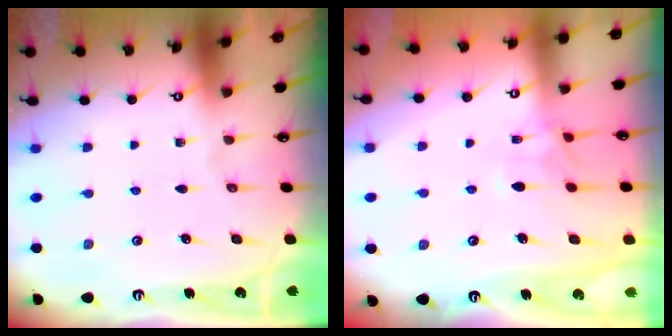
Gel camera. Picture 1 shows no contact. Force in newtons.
{"total": 1.1, "press": 0.4, "slide": 1.0}